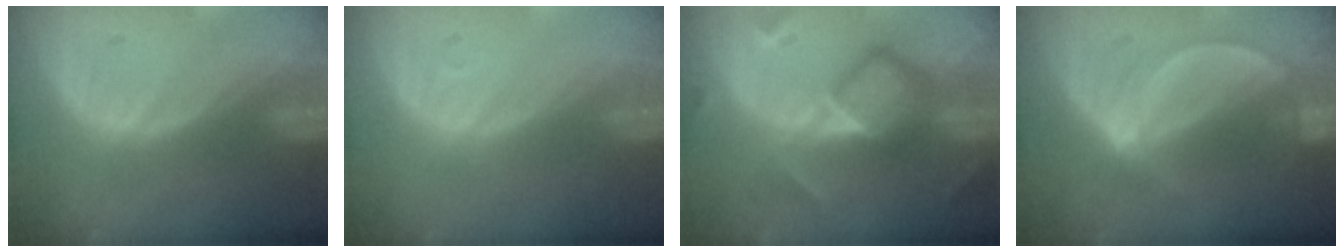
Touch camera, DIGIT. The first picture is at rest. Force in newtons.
{"total": 0.5, "press": 0.4, "slide": 0.3}
{"total": 7.9, "press": 7.9, "slide": 0.6}
{"total": 5.1, "press": 4.6, "slide": 2.1}